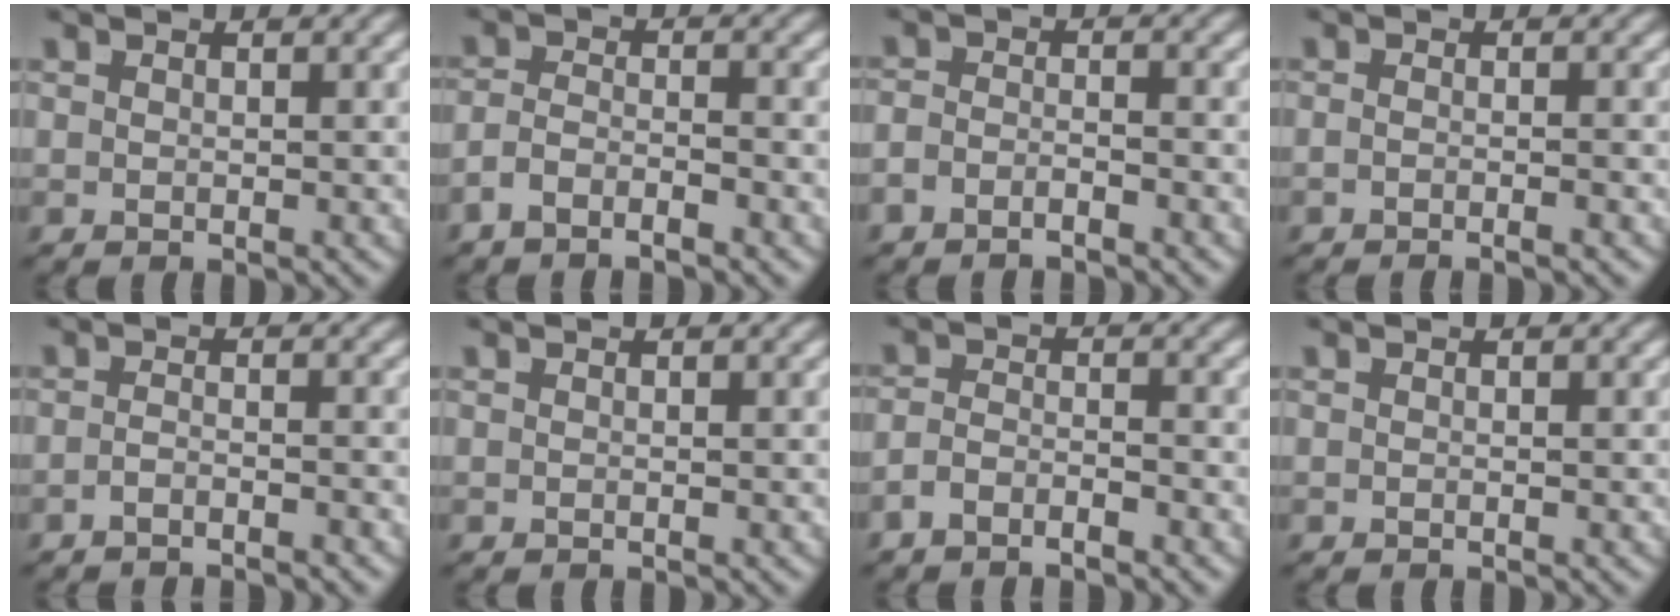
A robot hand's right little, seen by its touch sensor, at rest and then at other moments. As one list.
[{"total": 2.7, "force": [-2.2, 1.1, 1.2], "torque": [-0.024, -0.013, -0.036]}, {"total": 2.2, "force": [-2.0, 0.6, 0.6], "torque": [-0.010, -0.009, -0.034]}, {"total": 1.4, "force": [-1.1, -0.7, 0.6], "torque": [-0.002, 0.002, -0.022]}, {"total": 2.3, "force": [-2.3, -0.5, 0.3], "torque": [-0.007, -0.008, -0.037]}, {"total": 0.0}, {"total": 2.6, "force": [-2.3, 0.7, 0.8], "torque": [-0.014, -0.011, -0.038]}, {"total": 0.0}]